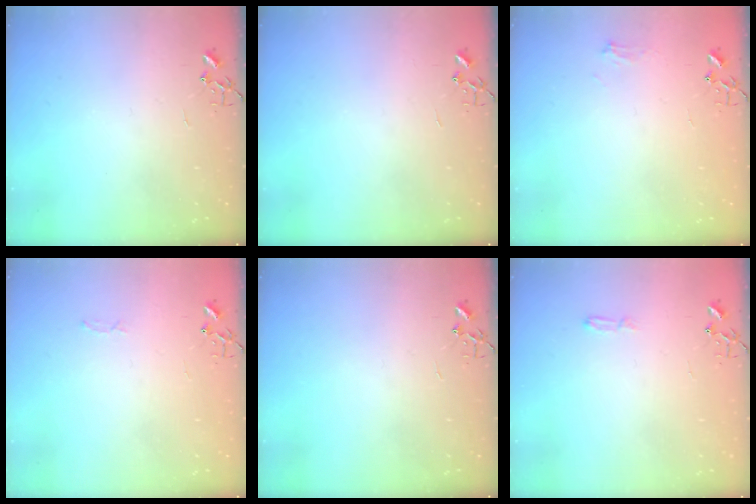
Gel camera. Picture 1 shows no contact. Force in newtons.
{"total": 0.0}
{"total": 5.3, "press": 5.3, "slide": 0.6}
{"total": 2.8, "press": 2.8, "slide": 0.4}
{"total": 0.0}
{"total": 4.0, "press": 3.9, "slide": 0.5}